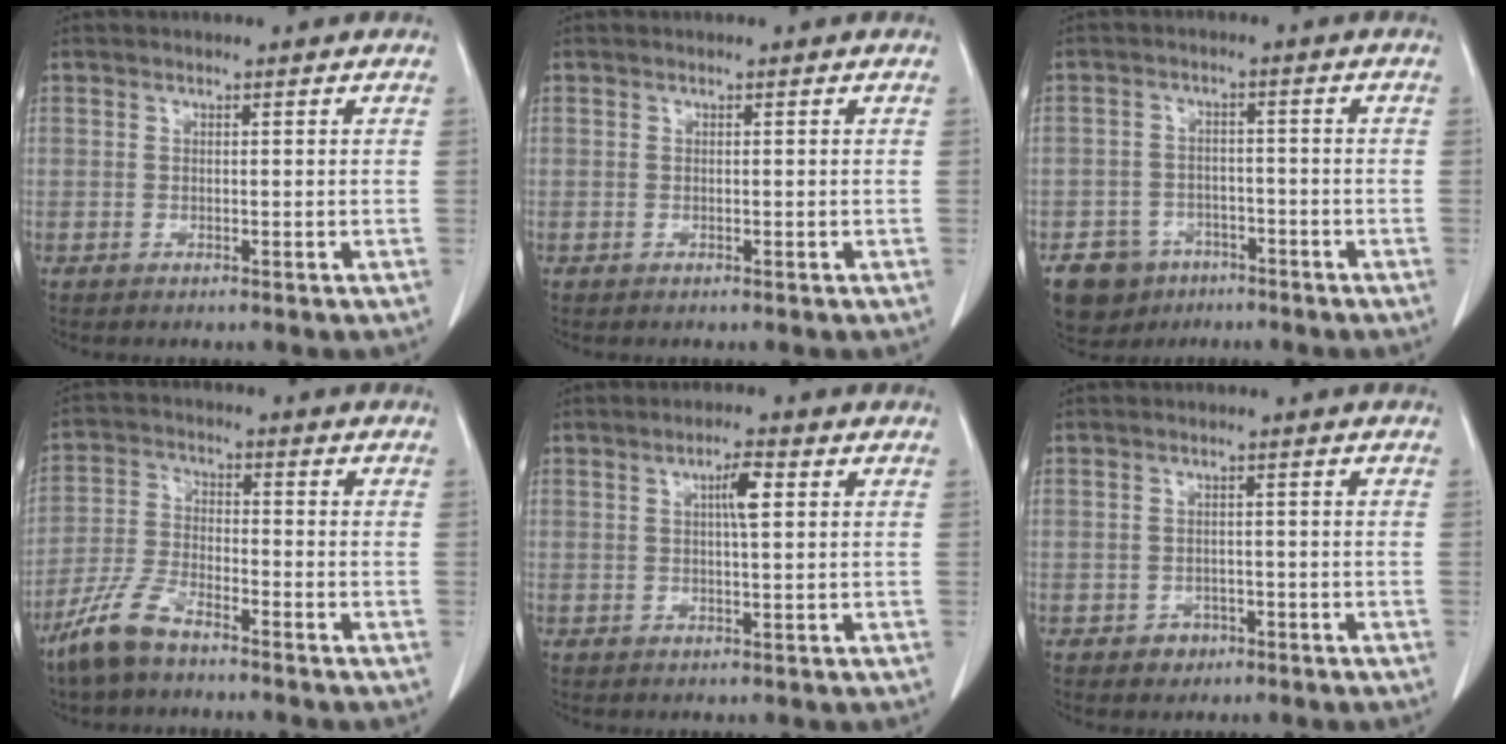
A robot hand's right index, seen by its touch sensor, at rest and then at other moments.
{"total": 0.0}
{"total": 7.1, "force": [-4.4, 5.4, 1.1], "torque": [-0.023, 0.009, -0.066]}
{"total": 7.5, "force": [-5.9, 1.9, 4.3], "torque": [-0.103, -0.012, -0.120]}
{"total": 3.6, "force": [1.0, 0.4, 3.4], "torque": [-0.058, 0.004, 0.015]}
{"total": 2.3, "force": [-1.2, 1.9, 0.5], "torque": [-0.001, 0.008, -0.015]}